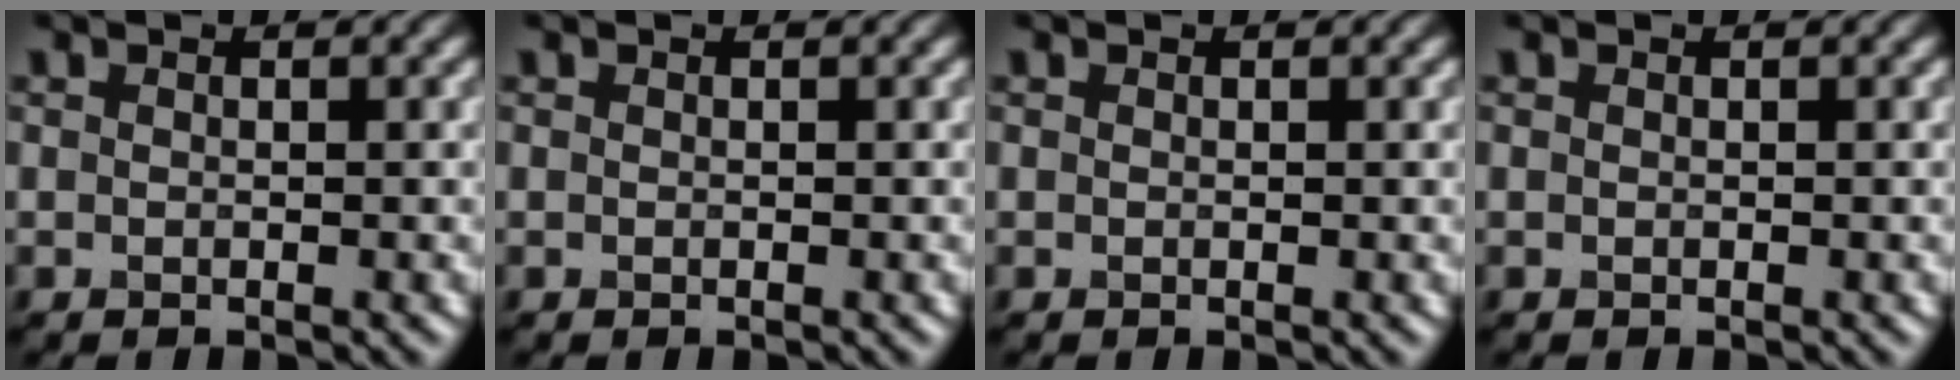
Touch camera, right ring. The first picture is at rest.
{"total": 0.0}
{"total": 0.0}
{"total": 0.0}